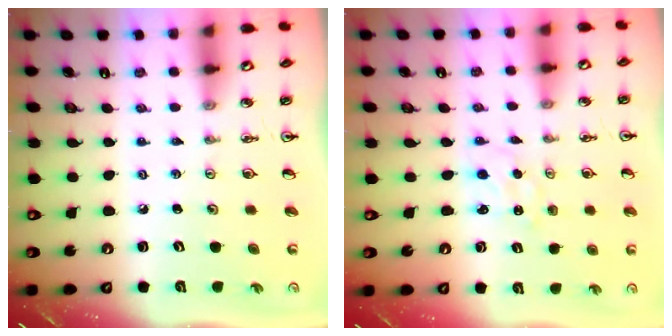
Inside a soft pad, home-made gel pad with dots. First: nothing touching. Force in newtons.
{"total": 0.0}